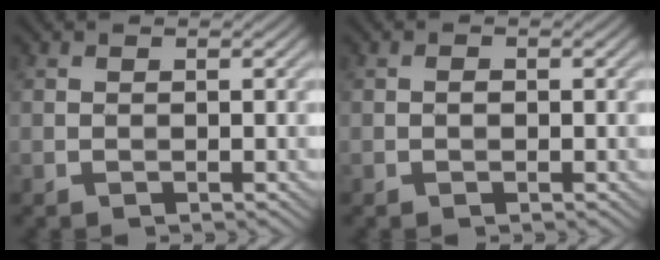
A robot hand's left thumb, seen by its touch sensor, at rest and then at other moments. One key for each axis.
{"total": 0.6, "fx": -0.2, "fy": 0.4, "fz": 0.5, "tx": -0.007, "ty": 0.001, "tz": -0.004}